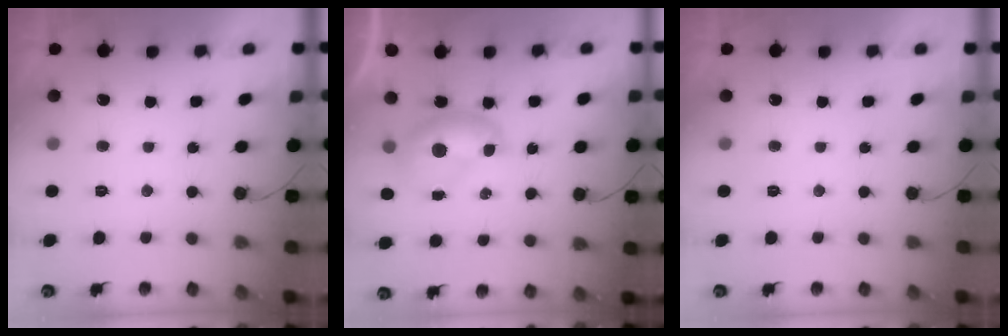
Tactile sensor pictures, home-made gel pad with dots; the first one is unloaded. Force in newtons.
{"total": 7.0, "press": 7.0, "slide": 0.3}
{"total": 0.0}